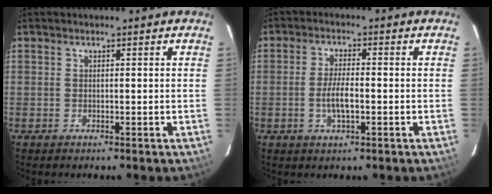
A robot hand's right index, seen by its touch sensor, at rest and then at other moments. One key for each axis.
{"total": 4.7, "fx": -1.3, "fy": 1.3, "fz": 4.3, "tx": -0.086, "ty": -0.002, "tz": -0.022}